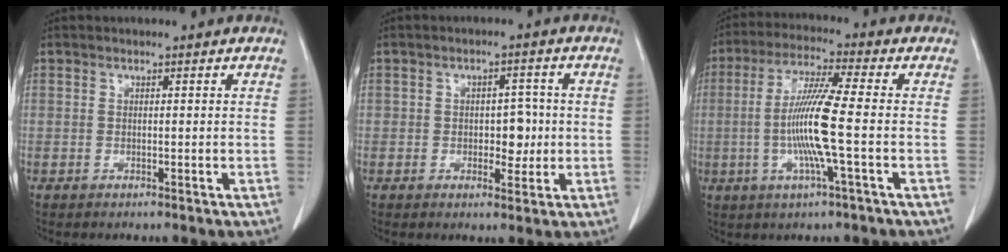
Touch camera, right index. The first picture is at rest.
{"total": 4.2, "force": [-0.4, 2.6, 3.2], "torque": [-0.034, 0.008, -0.002]}
{"total": 10.4, "force": [-1.6, -0.5, 10.3], "torque": [-0.203, -0.003, -0.037]}